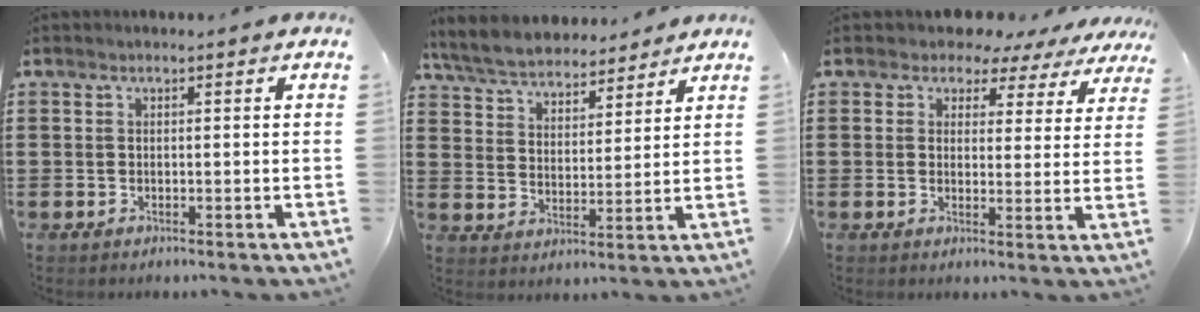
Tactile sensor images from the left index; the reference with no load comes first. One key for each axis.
{"total": 5.7, "fx": 5.6, "fy": 1.0, "fz": 1.0, "tx": -0.046, "ty": -0.028, "tz": 0.098}
{"total": 4.0, "fx": 3.4, "fy": 1.9, "fz": 0.6, "tx": -0.025, "ty": -0.014, "tz": 0.058}